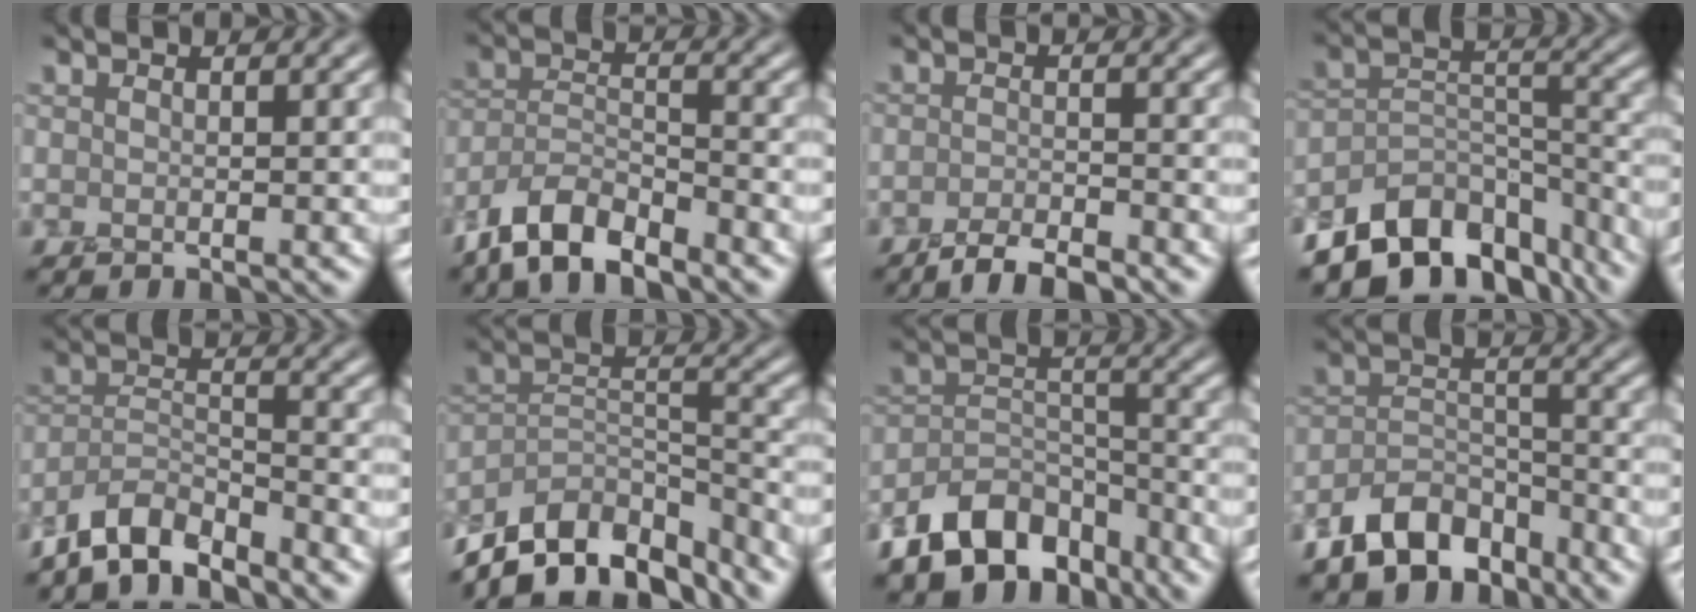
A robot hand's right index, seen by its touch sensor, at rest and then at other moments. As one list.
[{"total": 6.3, "force": [-5.1, 2.2, 3.1], "torque": [-0.053, -0.001, -0.103]}, {"total": 3.2, "force": [-2.7, 0.5, 1.7], "torque": [-0.025, 0.003, -0.054]}, {"total": 10.2, "force": [-7.8, 5.0, 4.2], "torque": [-0.066, 0.004, -0.134]}, {"total": 5.5, "force": [-4.9, 1.7, 2.1], "torque": [-0.033, 0.001, -0.096]}, {"total": 11.0, "force": [-8.7, 4.8, 4.6], "torque": [-0.075, 0.017, -0.153]}, {"total": 9.1, "force": [-6.4, 5.1, 3.9], "torque": [-0.061, 0.004, -0.122]}, {"total": 7.1, "force": [-5.3, 3.7, 3.0], "torque": [-0.042, -0.005, -0.103]}]